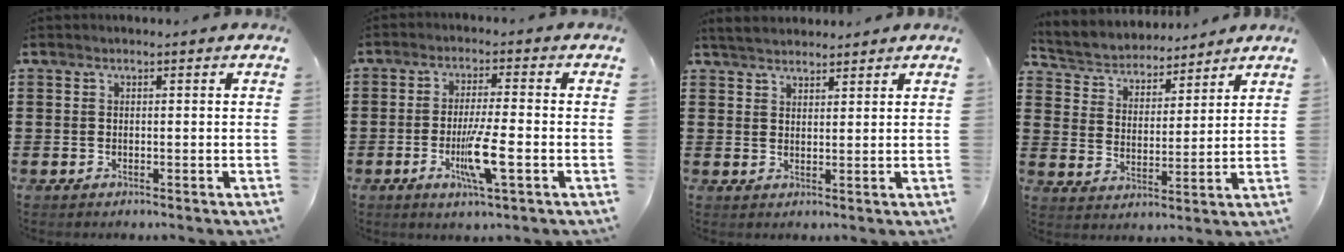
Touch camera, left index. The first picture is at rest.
{"total": 7.1, "force": [-2.2, 0.7, 6.7], "torque": [-0.129, -0.014, -0.043]}
{"total": 2.9, "force": [2.8, 0.6, 0.4], "torque": [-0.016, 0.000, 0.053]}
{"total": 4.3, "force": [4.1, 1.1, -0.3], "torque": [-0.021, -0.030, 0.068]}